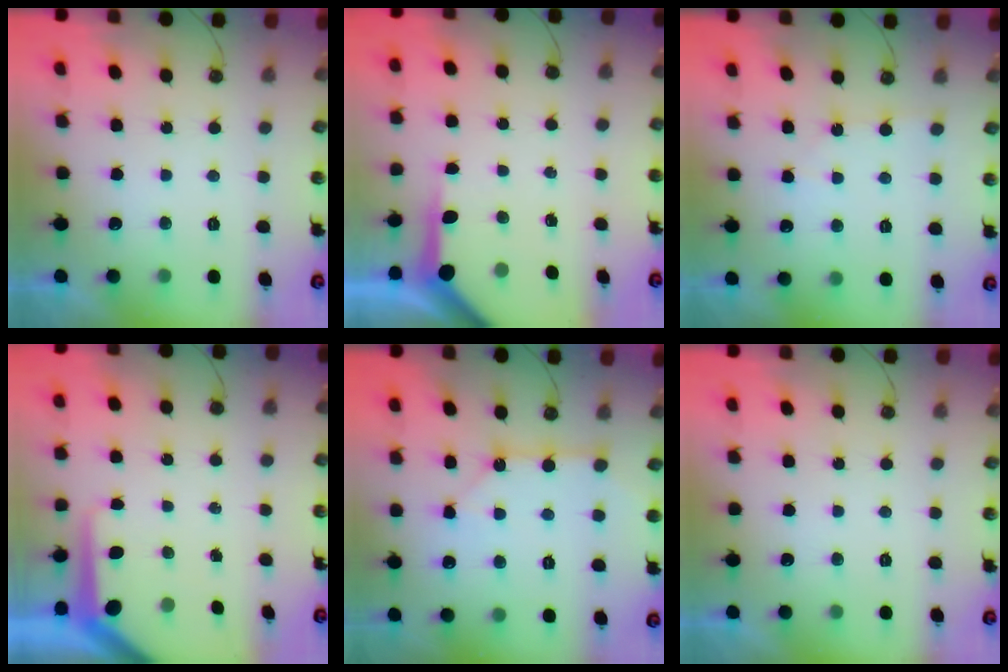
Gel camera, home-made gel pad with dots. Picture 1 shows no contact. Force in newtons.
{"total": 5.2, "press": 5.2, "slide": 0.2}
{"total": 3.0, "press": 2.9, "slide": 0.4}
{"total": 8.1, "press": 8.1, "slide": 0.8}
{"total": 6.2, "press": 6.2, "slide": 0.6}
{"total": 0.0}